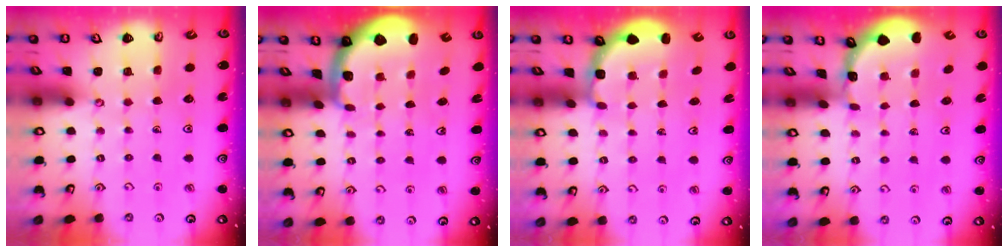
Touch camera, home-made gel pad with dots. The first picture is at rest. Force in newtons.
{"total": 1.1, "press": 1.0, "slide": 0.3}
{"total": 2.8, "press": 2.4, "slide": 1.4}
{"total": 0.5, "press": 0.5, "slide": 0.2}